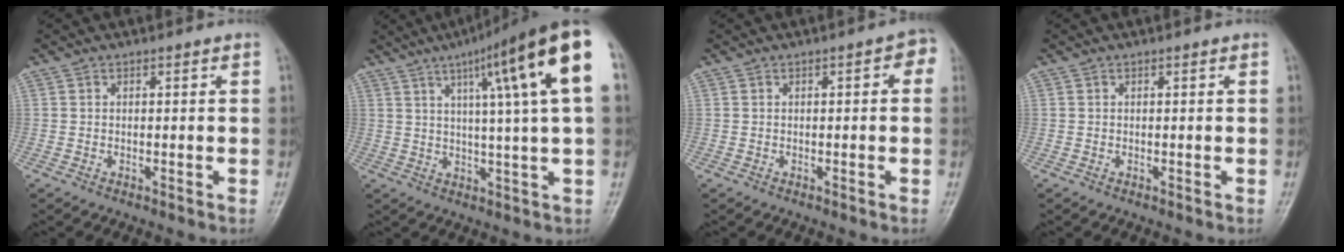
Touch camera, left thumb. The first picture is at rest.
{"total": 18.1, "force": [6.8, 1.1, 16.7], "torque": [-0.241, -0.002, 0.094]}
{"total": 3.1, "force": [0.6, 1.4, 2.7], "torque": [-0.022, 0.007, -0.002]}
{"total": 0.0}